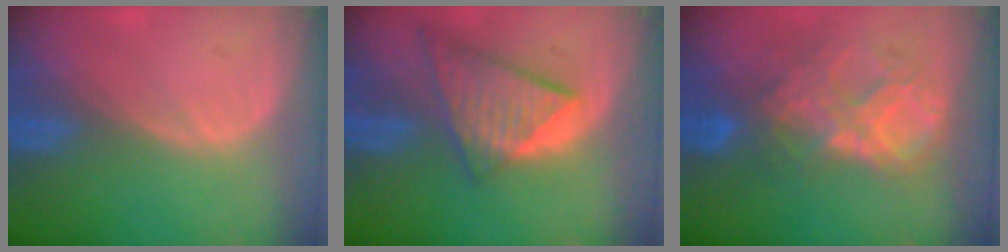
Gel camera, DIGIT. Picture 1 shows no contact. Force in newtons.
{"total": 9.0, "press": 7.8, "slide": 4.4}
{"total": 9.1, "press": 7.8, "slide": 4.8}